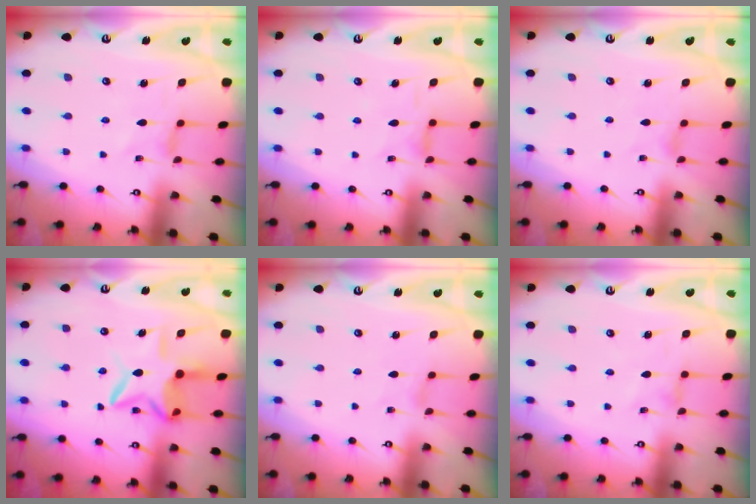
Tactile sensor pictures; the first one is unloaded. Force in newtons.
{"total": 2.6, "press": 2.6, "slide": 0.5}
{"total": 0.0}
{"total": 10.5, "press": 10.4, "slide": 1.6}
{"total": 0.7, "press": 0.6, "slide": 0.2}
{"total": 0.0}